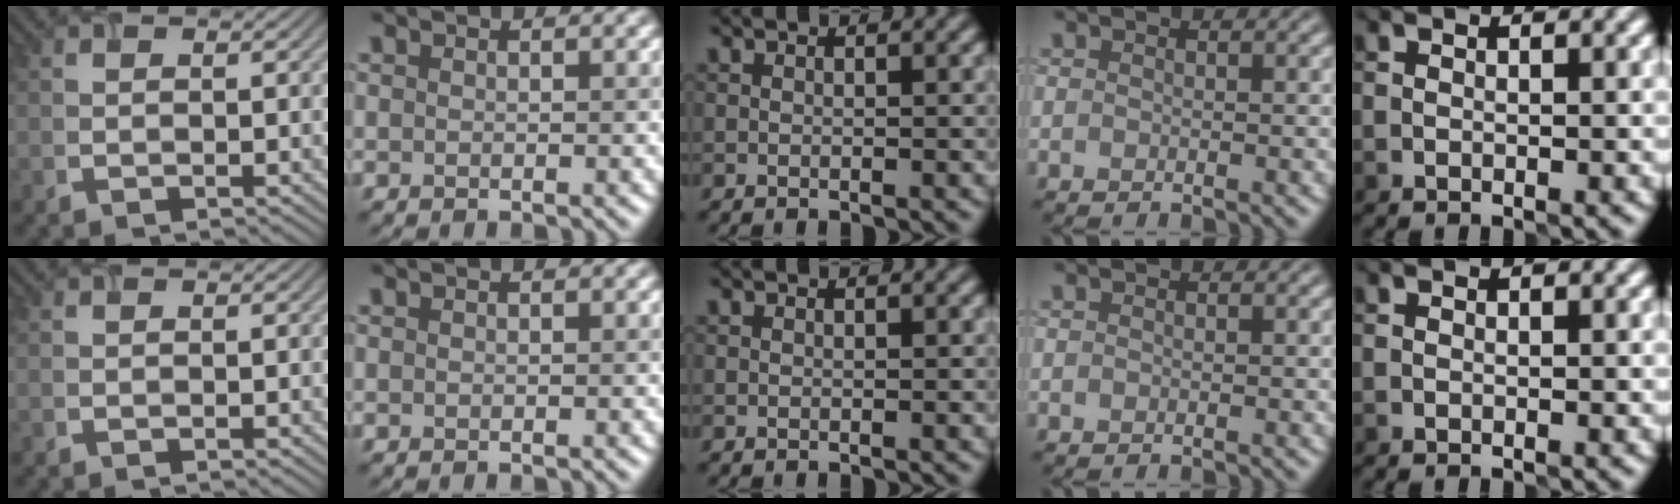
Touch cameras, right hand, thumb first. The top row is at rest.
{}